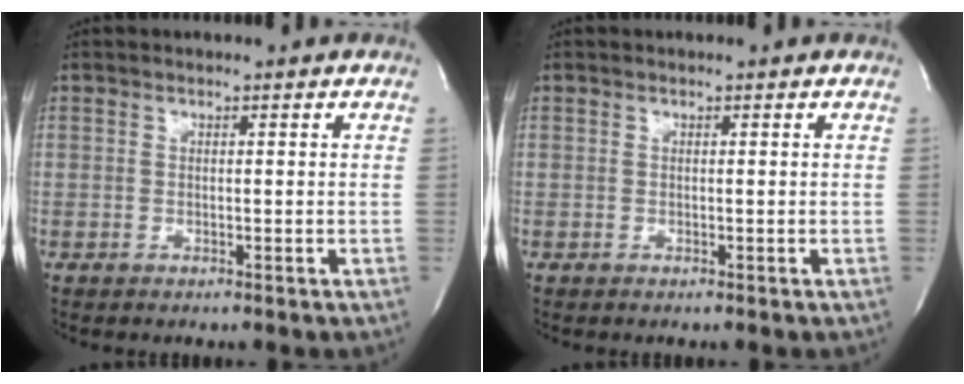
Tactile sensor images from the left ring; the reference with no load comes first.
{"total": 0.0}